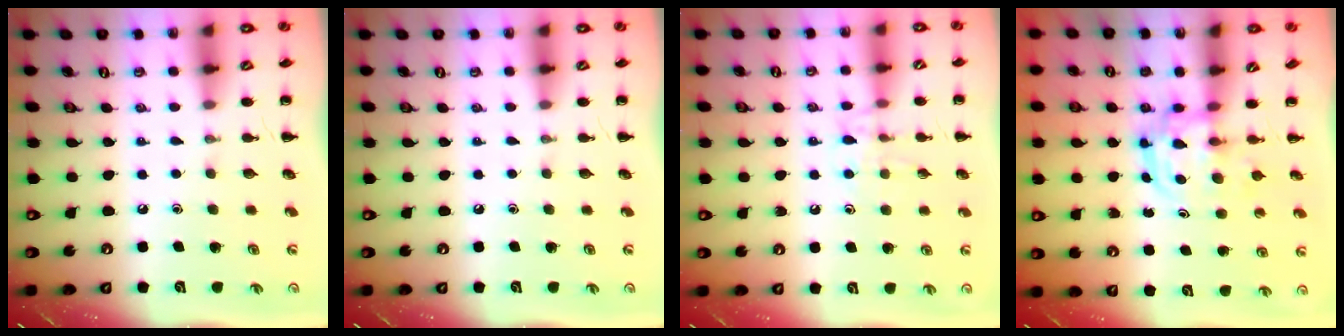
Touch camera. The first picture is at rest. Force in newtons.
{"total": 0.0}
{"total": 8.9, "press": 8.8, "slide": 1.1}
{"total": 3.1, "press": 3.1, "slide": 0.3}